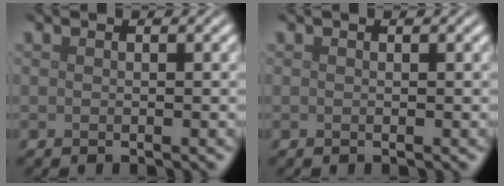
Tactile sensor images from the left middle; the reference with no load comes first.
{"total": 0.0}